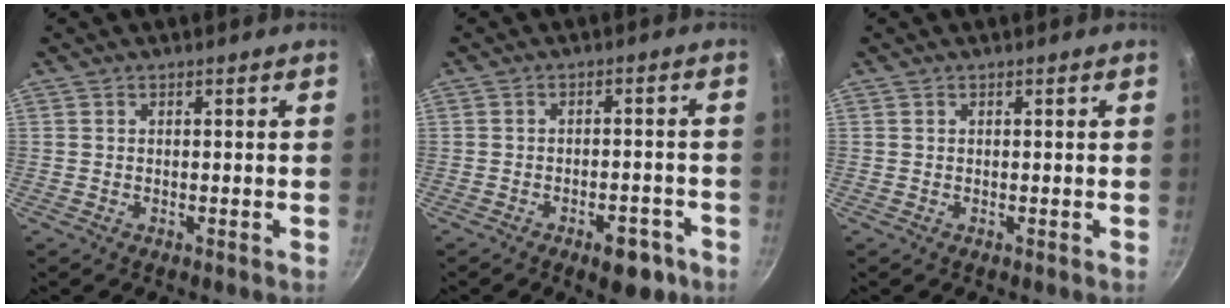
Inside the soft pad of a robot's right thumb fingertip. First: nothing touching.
{"total": 6.9, "force": [-3.8, 3.3, 4.7], "torque": [-0.038, 0.031, -0.040]}
{"total": 0.0}